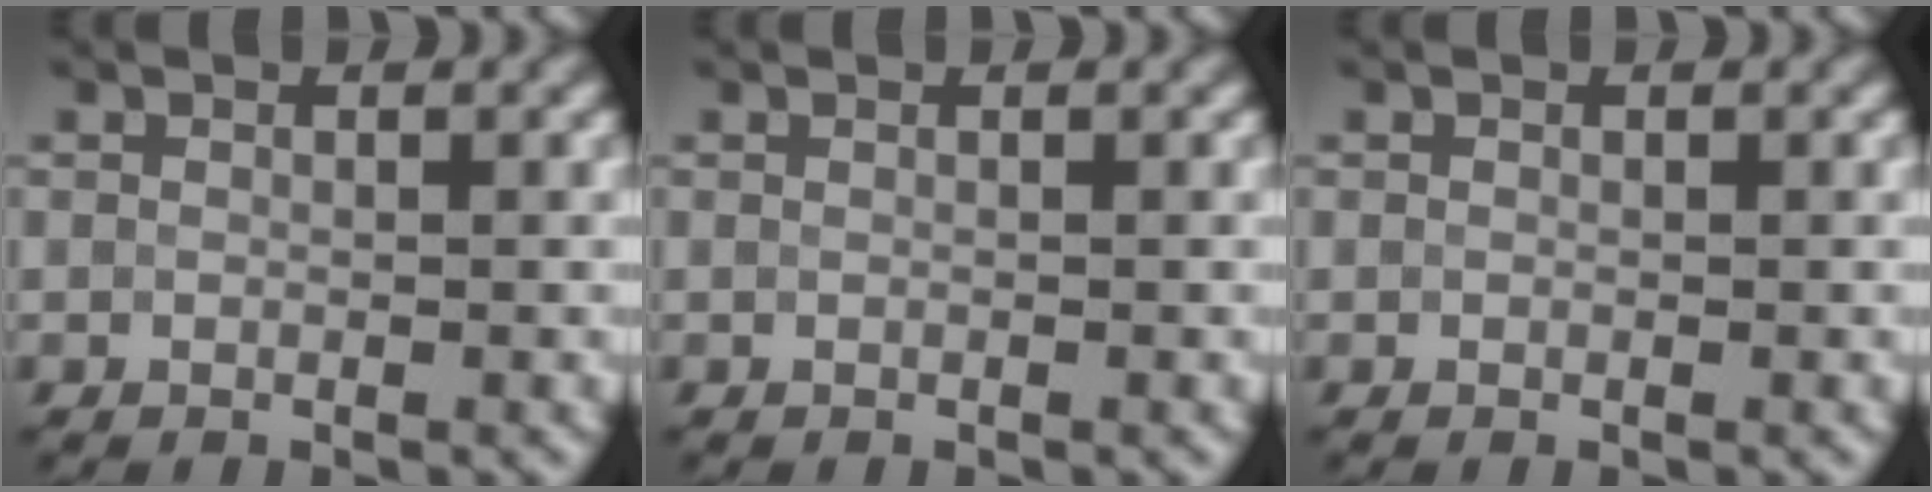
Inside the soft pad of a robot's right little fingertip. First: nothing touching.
{"total": 0.0}
{"total": 0.0}